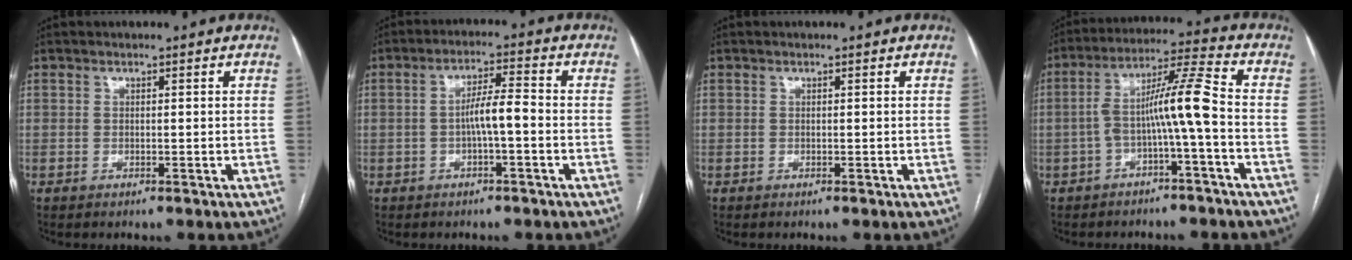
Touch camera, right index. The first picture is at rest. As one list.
[{"total": 4.8, "force": [-1.0, 0.5, 4.7], "torque": [-0.084, 0.013, -0.015]}, {"total": 0.0}, {"total": 9.0, "force": [-2.1, -0.5, 8.7], "torque": [-0.152, 0.034, -0.037]}]